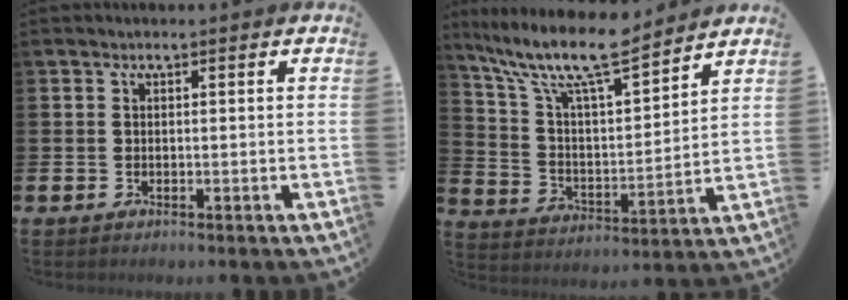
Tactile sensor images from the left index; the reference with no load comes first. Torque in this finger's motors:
{"motor_torque": [1.02, -1.11, 1.05, 0.21]}